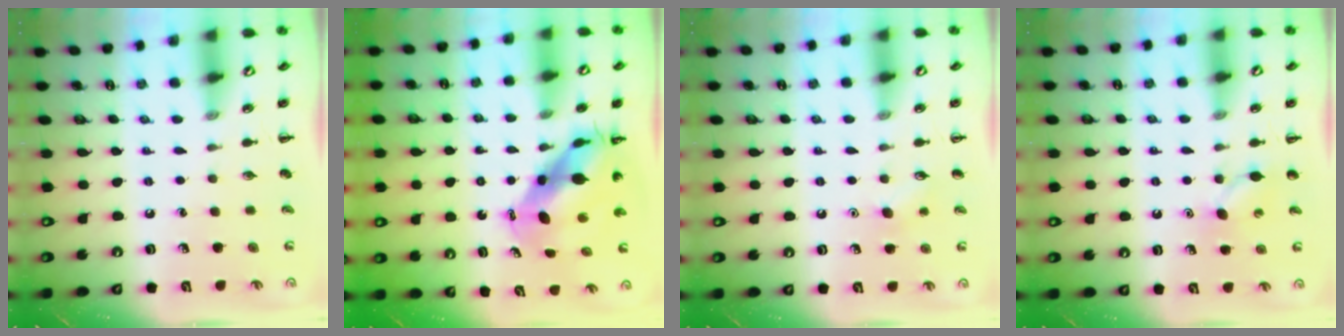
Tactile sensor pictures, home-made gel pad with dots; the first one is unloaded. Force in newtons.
{"total": 8.4, "press": 8.0, "slide": 2.4}
{"total": 6.2, "press": 6.1, "slide": 1.4}
{"total": 6.3, "press": 6.1, "slide": 1.8}